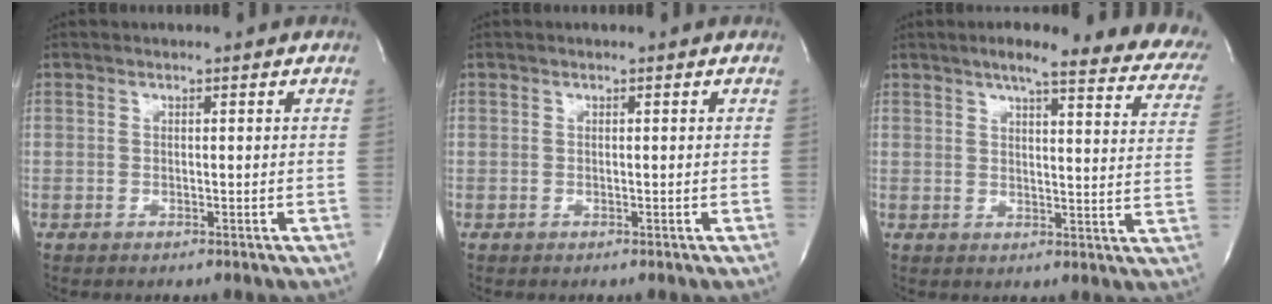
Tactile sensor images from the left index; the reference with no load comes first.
{"total": 0.0}
{"total": 20.4, "force": [17.2, 3.9, 10.3], "torque": [-0.119, -0.016, 0.182]}